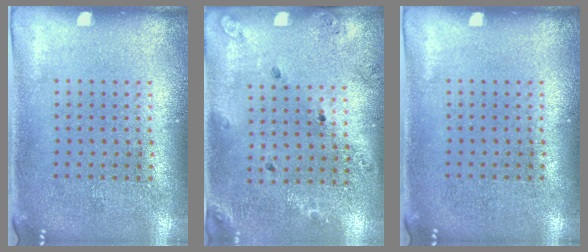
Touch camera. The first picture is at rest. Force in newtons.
{"total": 1.2, "press": 1.1, "slide": 0.5}
{"total": 0.0}